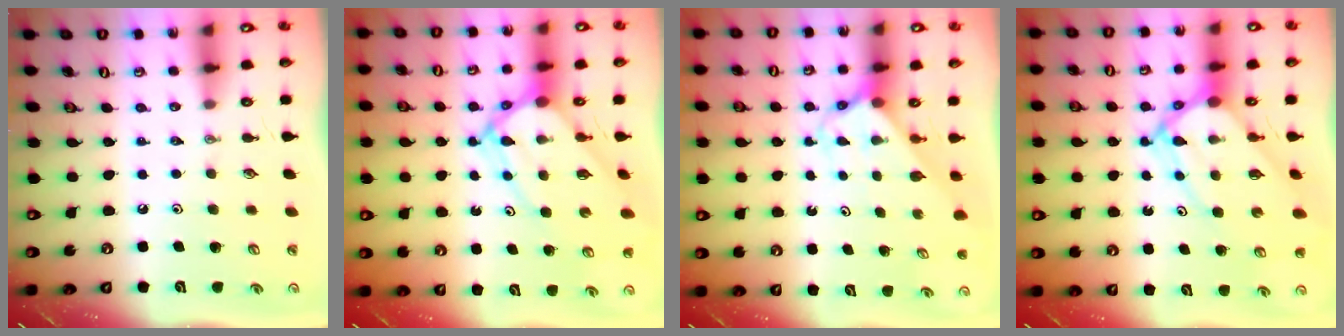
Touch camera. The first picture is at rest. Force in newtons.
{"total": 10.4, "press": 10.4, "slide": 1.0}
{"total": 2.6, "press": 2.6, "slide": 0.1}
{"total": 10.4, "press": 10.4, "slide": 1.0}